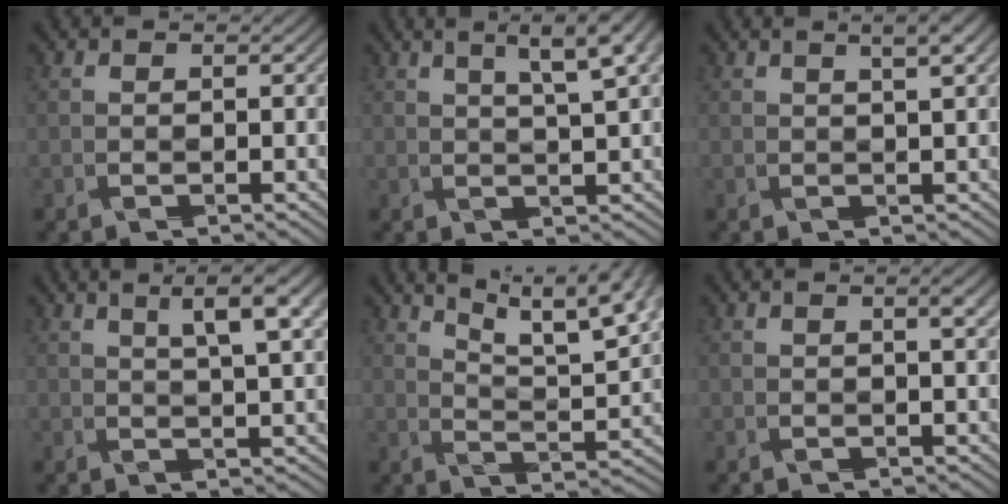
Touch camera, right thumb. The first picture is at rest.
{"total": 5.3, "force": [2.9, -0.1, 4.4], "torque": [-0.079, 0.016, 0.049]}
{"total": 2.4, "force": [1.4, -0.1, 2.0], "torque": [-0.045, 0.005, 0.028]}
{"total": 5.1, "force": [2.9, 0.1, 4.2], "torque": [-0.075, 0.008, 0.051]}
{"total": 11.2, "force": [8.5, 1.8, 7.1], "torque": [-0.121, 0.009, 0.119]}
{"total": 1.9, "force": [0.5, 0.5, 1.7], "torque": [-0.036, 0.000, 0.010]}